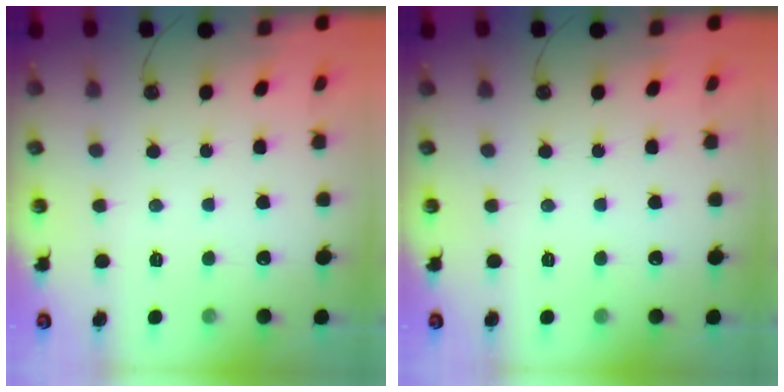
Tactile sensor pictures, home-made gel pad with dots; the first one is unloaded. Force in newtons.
{"total": 0.0}